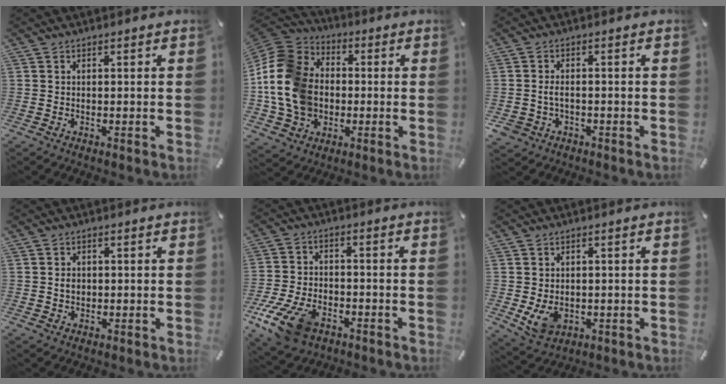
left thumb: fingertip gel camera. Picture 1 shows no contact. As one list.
[{"total": 16.7, "force": [-2.1, 14.1, 8.6], "torque": [-0.199, 0.022, -0.039]}, {"total": 3.6, "force": [-1.0, 2.7, 2.2], "torque": [-0.056, 0.003, -0.022]}, {"total": 2.2, "force": [0.0, 1.8, 1.3], "torque": [-0.028, 0.005, -0.001]}, {"total": 13.3, "force": [-7.4, 7.7, 7.9], "torque": [-0.156, 0.036, -0.129]}, {"total": 5.4, "force": [-0.5, 4.2, 3.3], "torque": [-0.060, -0.005, -0.010]}]